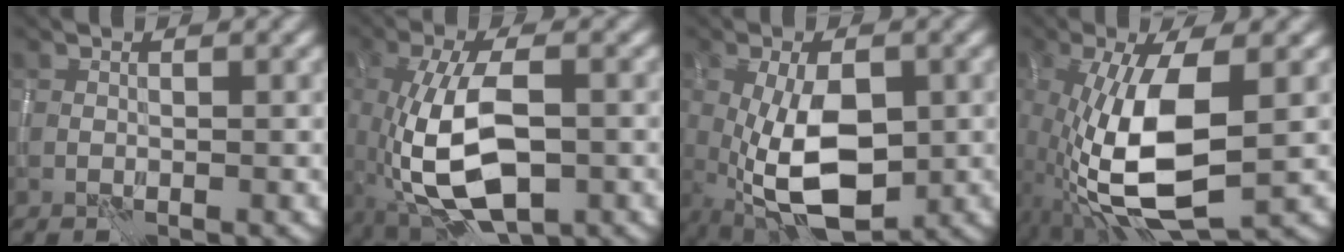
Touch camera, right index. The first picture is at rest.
{"total": 9.7, "force": [-2.4, 4.4, 8.4], "torque": [-0.174, -0.006, -0.044]}
{"total": 8.8, "force": [-1.3, 4.1, 7.6], "torque": [-0.160, -0.010, -0.022]}
{"total": 10.2, "force": [-2.0, 3.7, 9.3], "torque": [-0.204, -0.008, -0.041]}